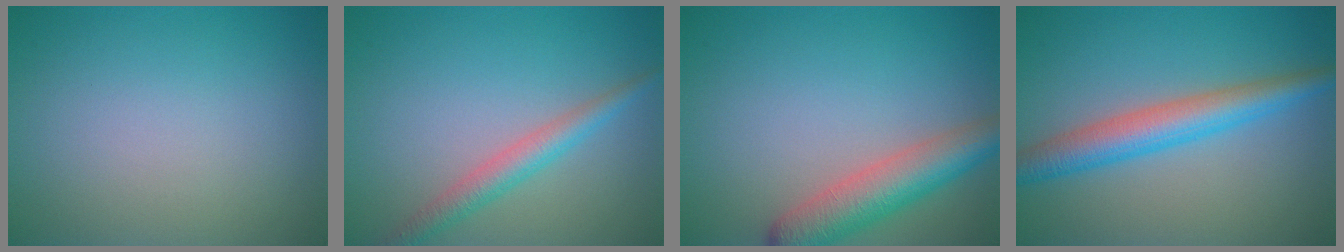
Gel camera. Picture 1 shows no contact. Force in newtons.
{"total": 2.7, "press": 2.7, "slide": 0.0}
{"total": 5.3, "press": 5.3, "slide": 0.3}
{"total": 4.8, "press": 4.8, "slide": 0.0}